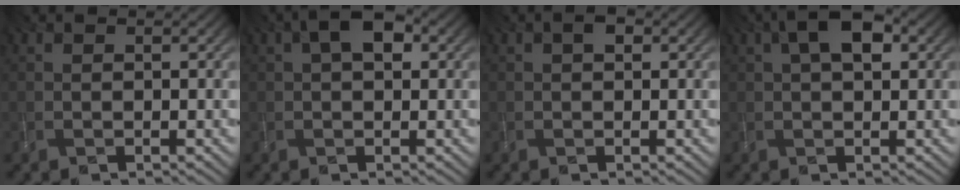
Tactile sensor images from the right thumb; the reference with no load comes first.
{"total": 4.6, "force": [1.6, 2.4, 3.7], "torque": [-0.064, 0.012, 0.019]}
{"total": 1.4, "force": [0.5, 0.8, 1.1], "torque": [-0.020, 0.006, 0.007]}
{"total": 5.8, "force": [2.1, 2.7, 4.7], "torque": [-0.086, 0.016, 0.029]}